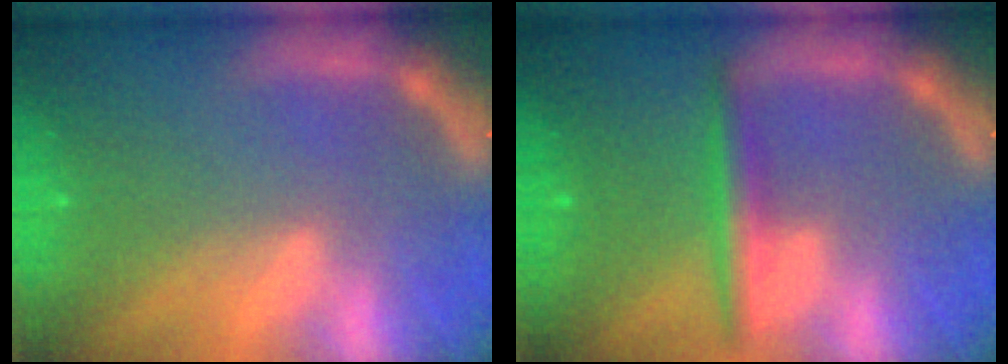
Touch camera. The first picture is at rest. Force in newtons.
{"total": 3.0}